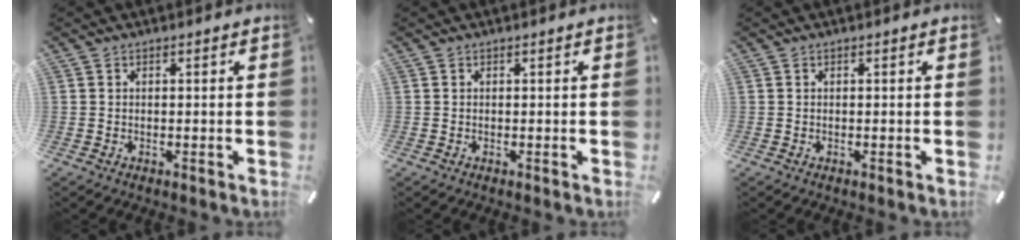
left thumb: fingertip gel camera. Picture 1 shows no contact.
{"total": 0.0}
{"total": 0.0}